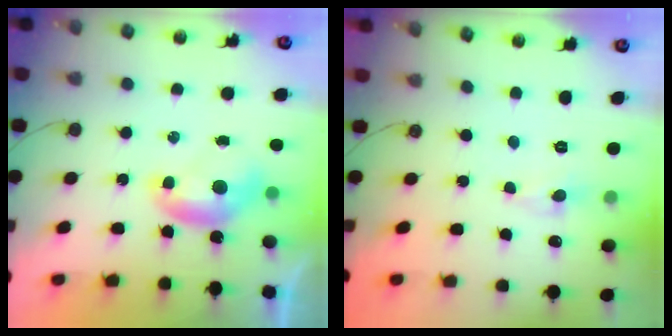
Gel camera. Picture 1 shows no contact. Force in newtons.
{"total": 0.7, "press": 0.7, "slide": 0.3}